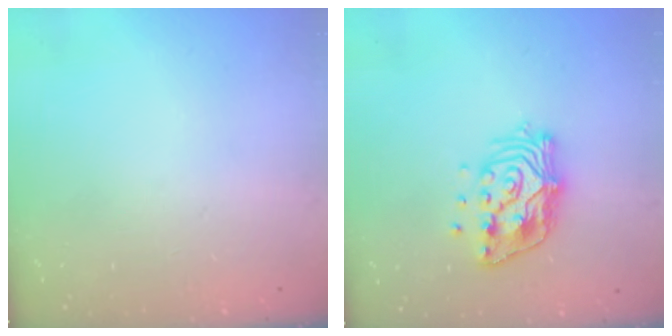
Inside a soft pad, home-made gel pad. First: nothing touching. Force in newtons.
{"total": 13.7, "press": 13.7, "slide": 1.2}